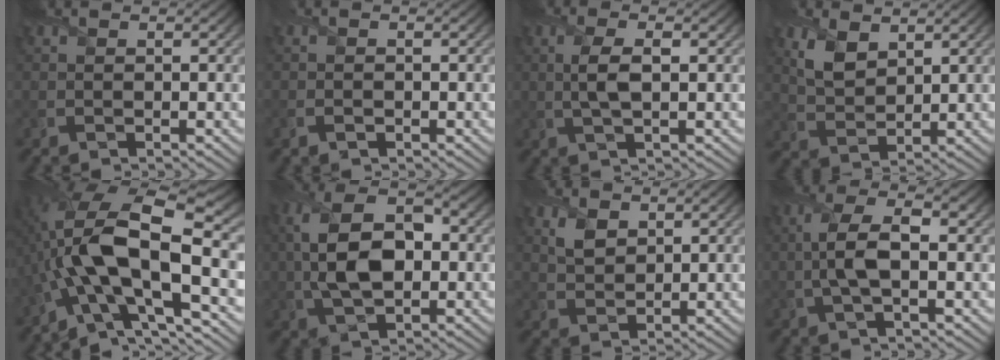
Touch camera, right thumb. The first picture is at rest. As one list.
[{"total": 1.2, "force": [-0.6, 0.7, 0.7], "torque": [-0.016, -0.003, -0.010]}, {"total": 3.6, "force": [0.3, 1.2, 3.3], "torque": [-0.079, 0.004, 0.007]}, {"total": 5.0, "force": [2.8, 2.9, 3.0], "torque": [-0.078, -0.005, 0.059]}, {"total": 17.3, "force": [-2.1, 6.8, 15.8], "torque": [-0.306, 0.018, -0.042]}, {"total": 11.1, "force": [0.1, 6.5, 9.0], "torque": [-0.199, 0.011, -0.004]}, {"total": 3.4, "force": [1.7, 2.2, 1.9], "torque": [-0.049, -0.001, 0.036]}, {"total": 5.4, "force": [-0.2, 2.0, 5.1], "torque": [-0.119, 0.010, -0.008]}]